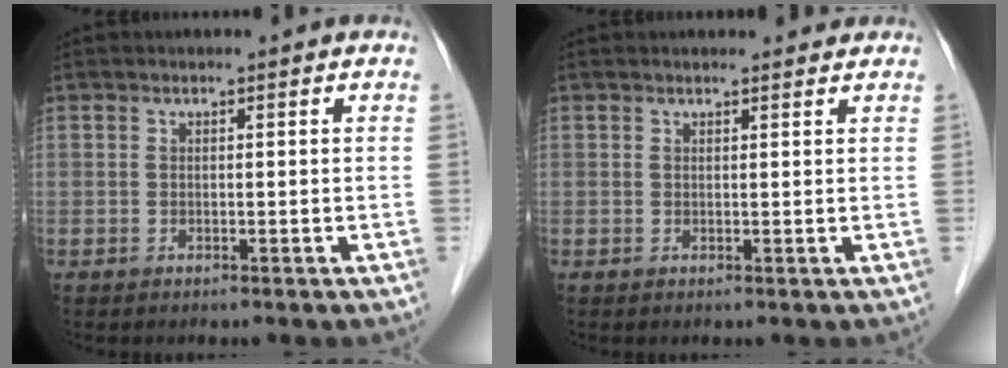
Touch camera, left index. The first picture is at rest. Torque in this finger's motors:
{"motor_torque": [0.29, -0.19, 0.06, -0.01]}